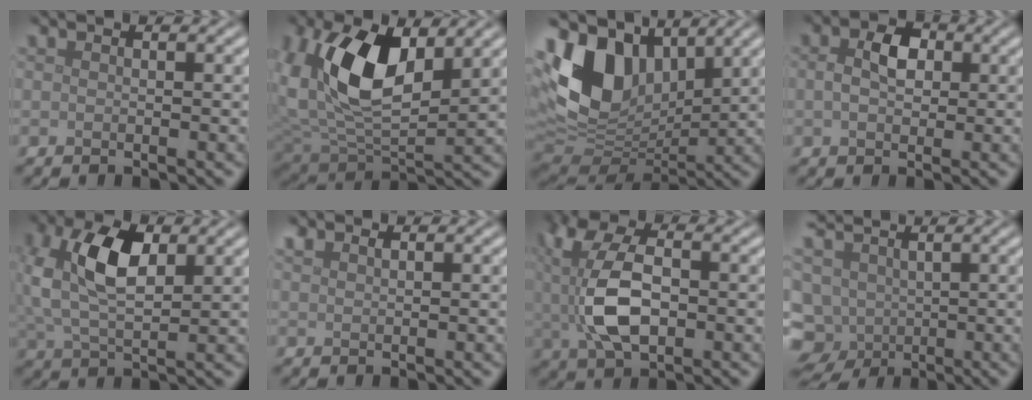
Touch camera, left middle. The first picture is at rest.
{"total": 11.8, "force": [3.6, 6.5, 9.2], "torque": [-0.179, -0.002, 0.057]}
{"total": 12.5, "force": [4.8, 8.4, 8.0], "torque": [-0.182, 0.013, 0.089]}
{"total": 3.2, "force": [0.5, 2.2, 2.2], "torque": [-0.048, 0.006, 0.004]}
{"total": 7.7, "force": [2.1, 4.2, 6.1], "torque": [-0.127, 0.011, 0.036]}
{"total": 1.0, "force": [0.9, 0.3, 0.4], "torque": [-0.011, 0.001, 0.020]}
{"total": 7.7, "force": [0.2, 4.3, 6.4], "torque": [-0.144, 0.001, 0.002]}
{"total": 10.3, "force": [-1.8, 8.4, 5.6], "torque": [-0.128, 0.002, -0.028]}